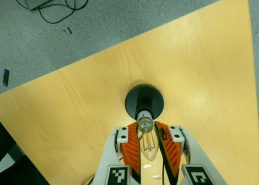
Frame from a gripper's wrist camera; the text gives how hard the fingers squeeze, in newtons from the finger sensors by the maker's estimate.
{"total": 19.0, "left": 19.2, "right": 18.8}